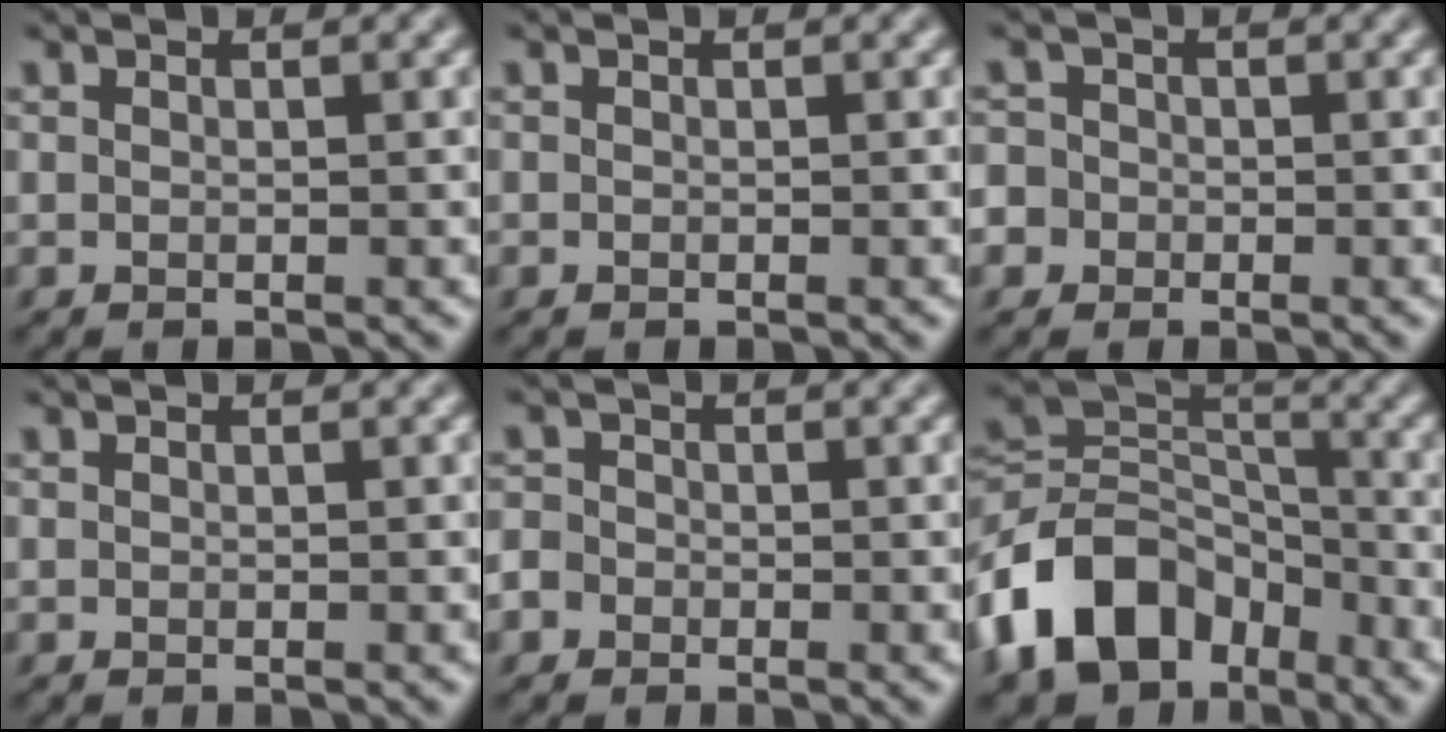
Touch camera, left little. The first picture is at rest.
{"total": 0.0}
{"total": 4.6, "force": [-1.6, 4.2, 1.1], "torque": [-0.015, 0.014, -0.057]}
{"total": 0.0}
{"total": 2.7, "force": [-1.3, 2.3, 0.7], "torque": [-0.005, 0.006, -0.037]}
{"total": 11.8, "force": [-6.5, 7.8, 6.0], "torque": [-0.120, 0.009, -0.138]}